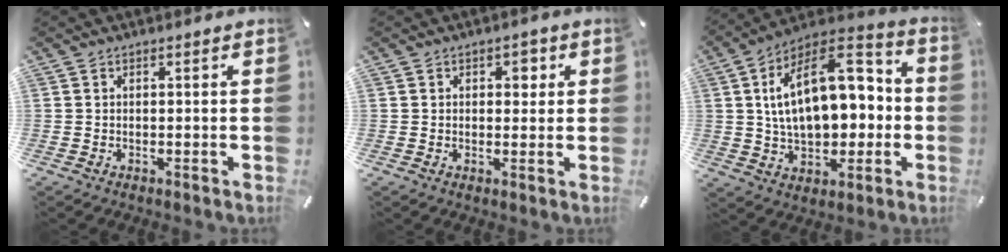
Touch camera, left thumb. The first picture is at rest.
{"total": 2.7, "force": [0.9, 2.0, 1.6], "torque": [-0.003, -0.004, 0.004]}
{"total": 21.5, "force": [3.1, 13.9, 16.1], "torque": [-0.261, -0.007, 0.054]}